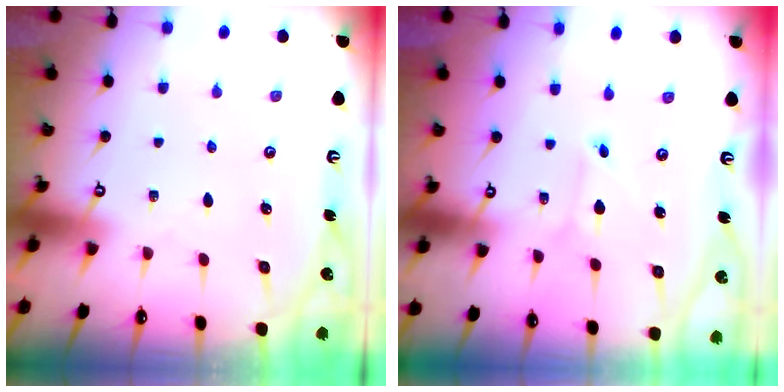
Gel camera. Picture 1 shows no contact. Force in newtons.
{"total": 2.2, "press": 2.2, "slide": 0.0}